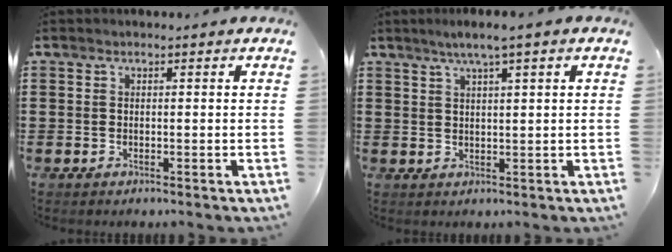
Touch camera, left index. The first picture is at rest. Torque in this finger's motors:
{"motor_torque": [1.43, -0.14, 0.46, 0.13]}